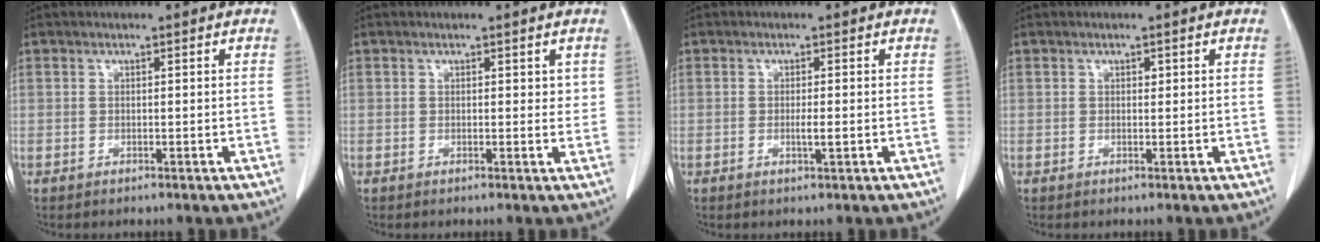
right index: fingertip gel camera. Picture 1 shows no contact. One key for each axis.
{"total": 1.5, "fx": 0.8, "fy": 1.1, "fz": 0.8, "tx": 0.002, "ty": -0.003, "tz": 0.008}
{"total": 1.6, "fx": -0.4, "fy": 0.0, "fz": 1.6, "tx": -0.030, "ty": -0.003, "tz": -0.006}
{"total": 0.5, "fx": 0.2, "fy": 0.4, "fz": 0.3, "tx": -0.003, "ty": 0.000, "tz": 0.003}